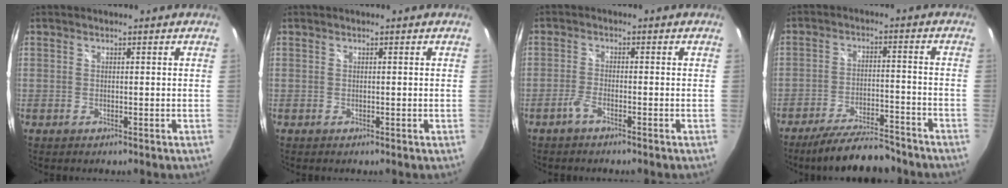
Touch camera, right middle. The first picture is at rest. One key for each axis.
{"total": 0.0}
{"total": 2.4, "fx": -1.9, "fy": 0.5, "fz": 1.4, "tx": -0.044, "ty": 0.002, "tz": -0.042}
{"total": 12.9, "fx": -11.3, "fy": 2.7, "fz": 5.7, "tx": -0.118, "ty": -0.007, "tz": -0.174}